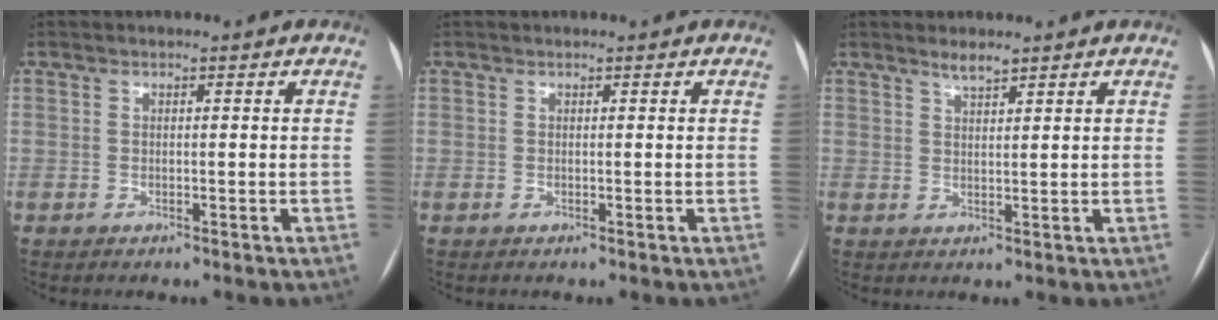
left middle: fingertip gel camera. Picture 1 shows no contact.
{"total": 2.1, "force": [-0.7, -1.7, -1.1], "torque": [0.024, -0.007, -0.009]}
{"total": 2.0, "force": [1.8, 0.2, 0.9], "torque": [-0.021, 0.001, 0.035]}